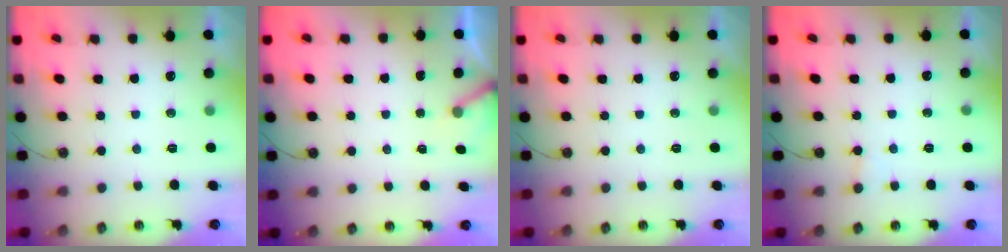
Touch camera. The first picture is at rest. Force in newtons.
{"total": 3.0, "press": 3.0, "slide": 0.2}
{"total": 0.0}
{"total": 4.5, "press": 4.5, "slide": 0.2}